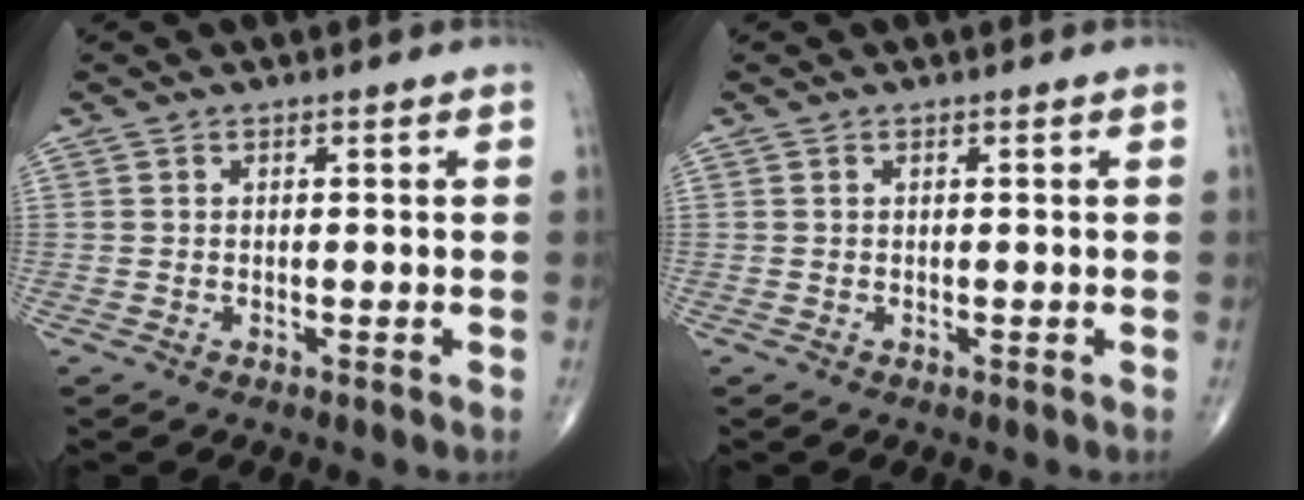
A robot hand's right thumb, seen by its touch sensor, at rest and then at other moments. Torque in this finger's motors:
{"motor_torque": [0.10, 0.24, -0.11, -0.02, 0.00]}